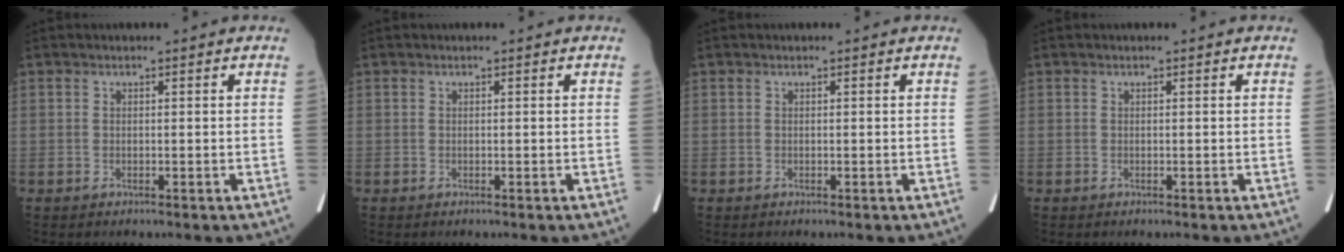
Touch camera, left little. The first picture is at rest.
{"total": 0.0}
{"total": 0.0}
{"total": 0.0}